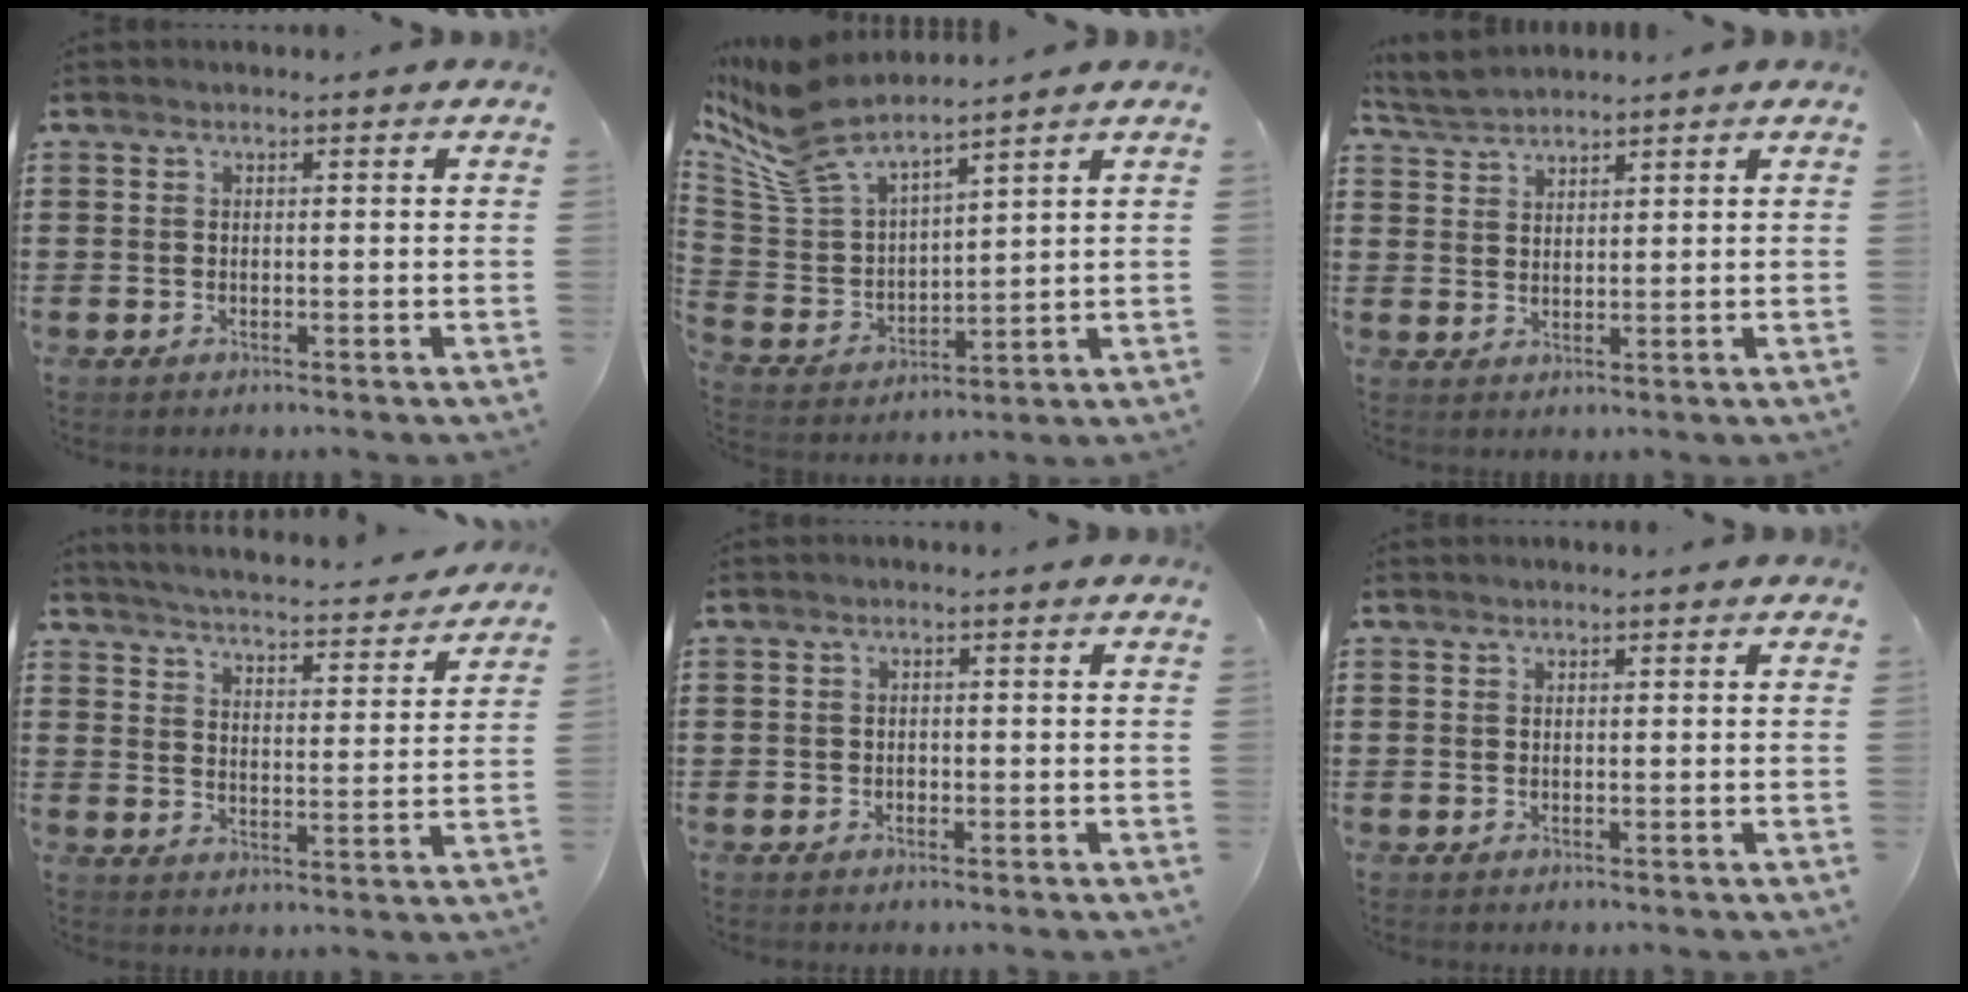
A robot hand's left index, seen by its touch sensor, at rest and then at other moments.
{"total": 9.7, "force": [8.3, 2.0, 4.7], "torque": [-0.131, -0.042, 0.148]}
{"total": 2.9, "force": [2.8, 0.5, 0.5], "torque": [-0.020, -0.001, 0.054]}
{"total": 3.8, "force": [3.7, -0.6, 0.5], "torque": [-0.032, -0.036, 0.056]}
{"total": 0.7, "force": [-0.2, 0.6, 0.2], "torque": [-0.007, 0.003, -0.006]}
{"total": 0.0}